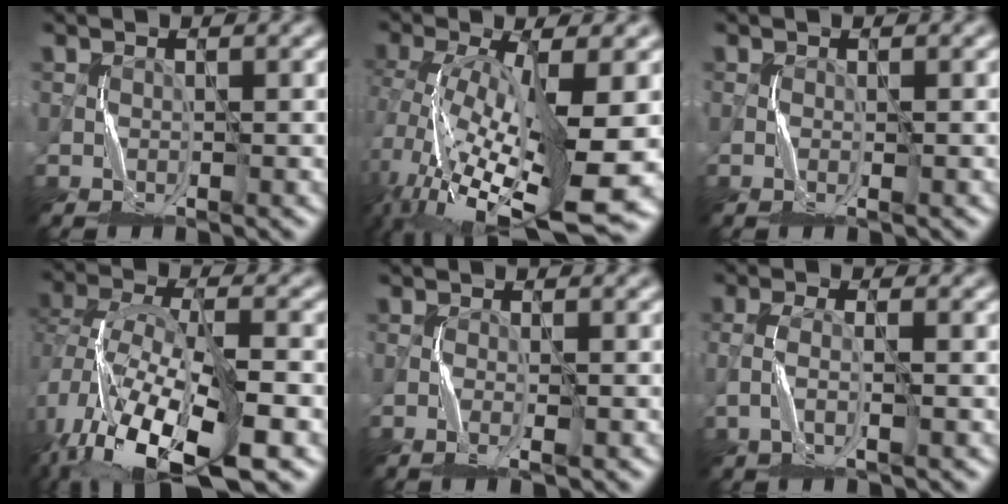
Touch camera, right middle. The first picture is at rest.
{"total": 14.5, "force": [-3.6, 4.6, 13.3], "torque": [-0.268, -0.029, -0.044]}
{"total": 0.6, "force": [-0.2, 0.0, 0.6], "torque": [-0.012, 0.001, -0.005]}
{"total": 13.6, "force": [-6.7, 6.3, 10.0], "torque": [-0.212, -0.018, -0.108]}
{"total": 1.7, "force": [-0.9, 0.3, 1.4], "torque": [-0.034, 0.001, -0.018]}
{"total": 2.2, "force": [-0.7, 0.6, 2.0], "torque": [-0.053, 0.004, -0.017]}